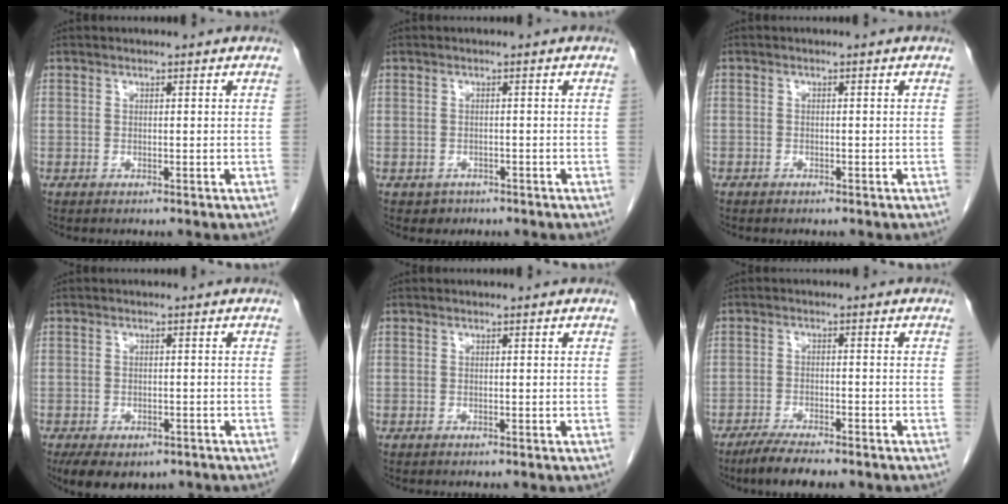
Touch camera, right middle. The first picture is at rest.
{"total": 1.6, "force": [-1.0, 1.2, 0.0], "torque": [-0.005, 0.006, -0.011]}
{"total": 0.8, "force": [-0.6, 0.5, 0.1], "torque": [-0.005, 0.003, -0.010]}
{"total": 8.6, "force": [-5.9, 4.5, 4.3], "torque": [-0.068, -0.005, -0.081]}
{"total": 0.0}
{"total": 6.2, "force": [-4.9, 1.0, 3.6], "torque": [-0.061, -0.012, -0.081]}